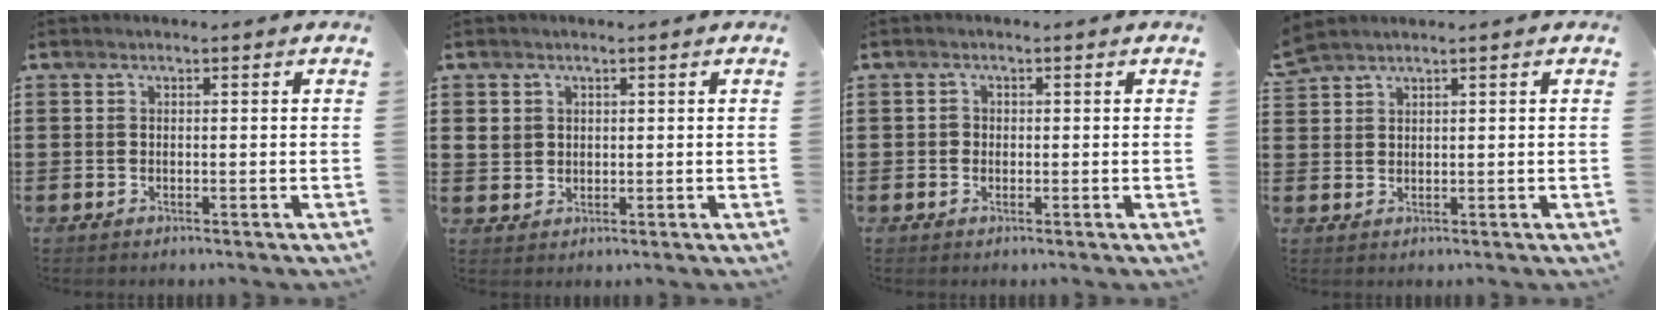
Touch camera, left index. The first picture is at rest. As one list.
[{"total": 2.2, "force": [1.0, 2.0, 0.4], "torque": [-0.018, 0.006, 0.017]}, {"total": 1.0, "force": [0.1, 1.0, 0.4], "torque": [-0.011, 0.006, 0.000]}, {"total": 2.0, "force": [1.8, 0.1, 0.7], "torque": [-0.019, 0.001, 0.036]}]